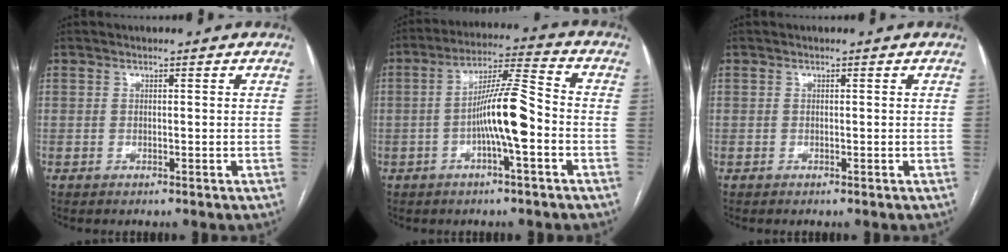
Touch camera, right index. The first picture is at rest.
{"total": 9.8, "force": [-2.5, 0.6, 9.4], "torque": [-0.173, 0.017, -0.048]}
{"total": 0.0}